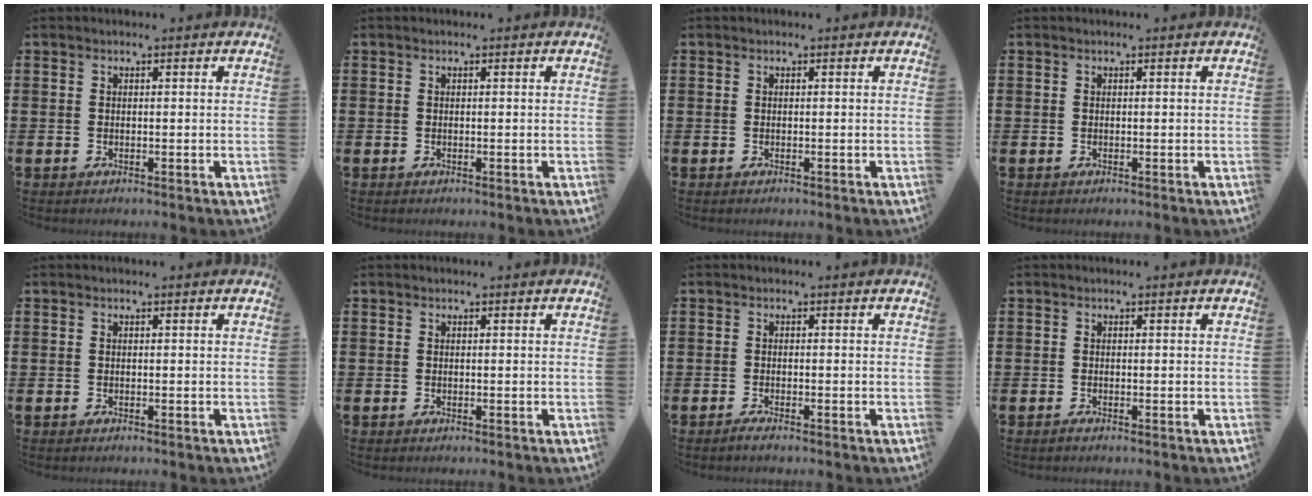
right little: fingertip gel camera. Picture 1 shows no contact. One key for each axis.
{"total": 0.0}
{"total": 0.0}
{"total": 0.0}
{"total": 0.0}
{"total": 0.0}
{"total": 0.9, "fx": -0.6, "fy": 0.1, "fz": 0.7, "tx": -0.012, "ty": -0.002, "tz": -0.012}
{"total": 0.6, "fx": -0.4, "fy": 0.1, "fz": 0.5, "tx": -0.009, "ty": -0.002, "tz": -0.007}